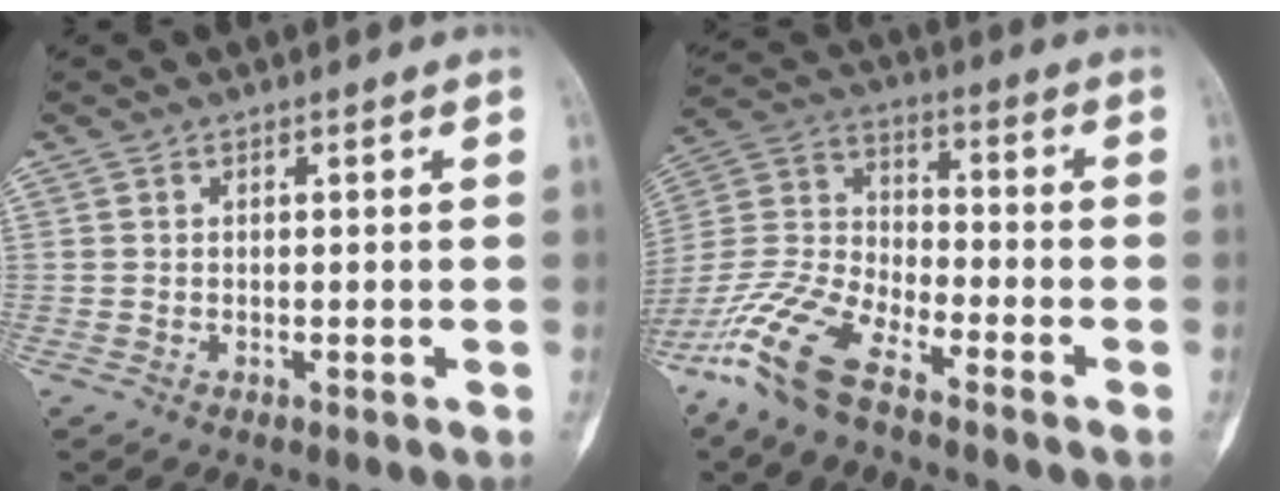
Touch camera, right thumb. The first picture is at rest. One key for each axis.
{"total": 13.1, "fx": -9.4, "fy": 4.1, "fz": 8.2, "tx": -0.183, "ty": 0.041, "tz": -0.195}